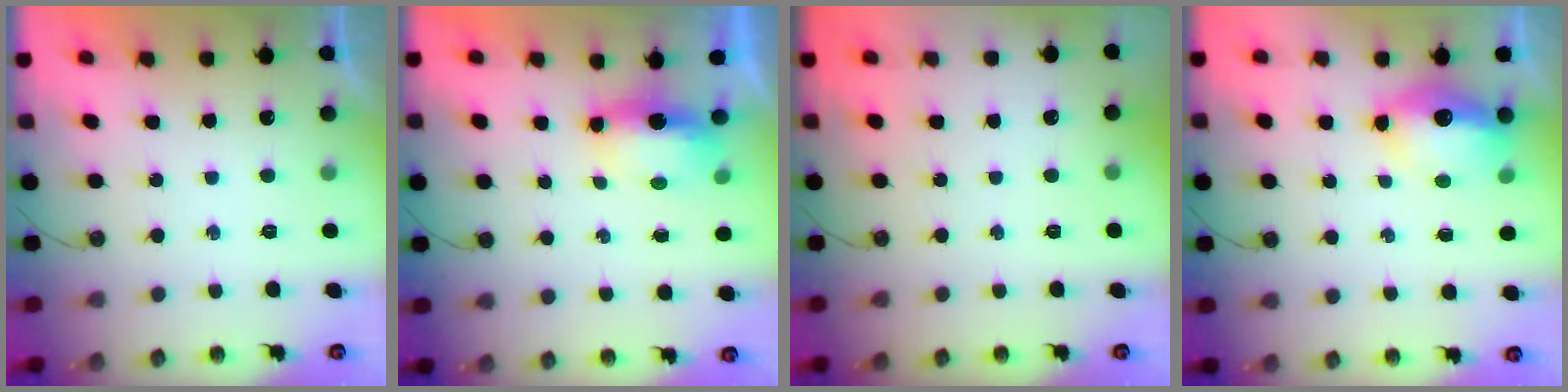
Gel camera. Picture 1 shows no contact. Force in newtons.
{"total": 6.7, "press": 6.4, "slide": 2.2}
{"total": 0.0}
{"total": 11.5, "press": 11.5, "slide": 1.1}